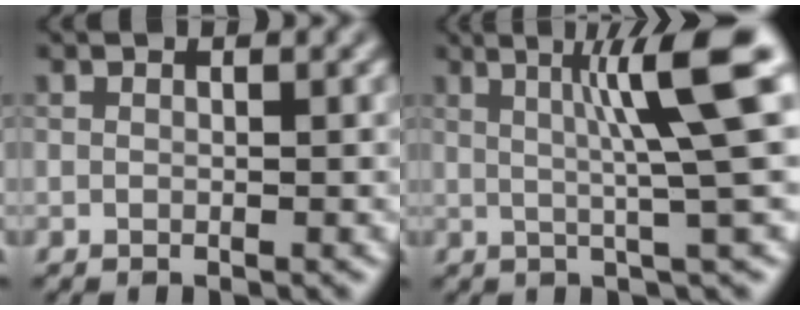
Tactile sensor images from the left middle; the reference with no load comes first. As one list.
[{"total": 8.1, "force": [2.0, 0.8, 7.8], "torque": [-0.112, 0.018, 0.031]}]